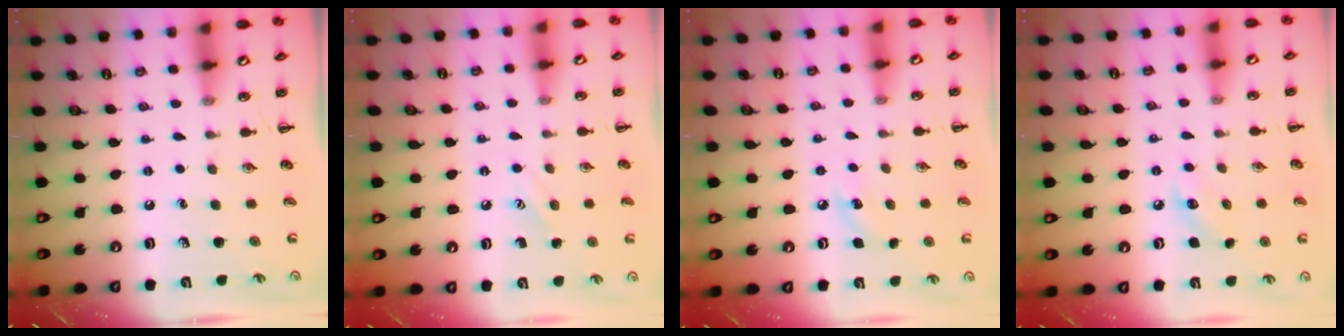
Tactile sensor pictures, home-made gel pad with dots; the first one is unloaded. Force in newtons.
{"total": 5.9, "press": 5.7, "slide": 1.5}
{"total": 5.6, "press": 5.4, "slide": 1.6}
{"total": 5.4, "press": 5.2, "slide": 1.5}